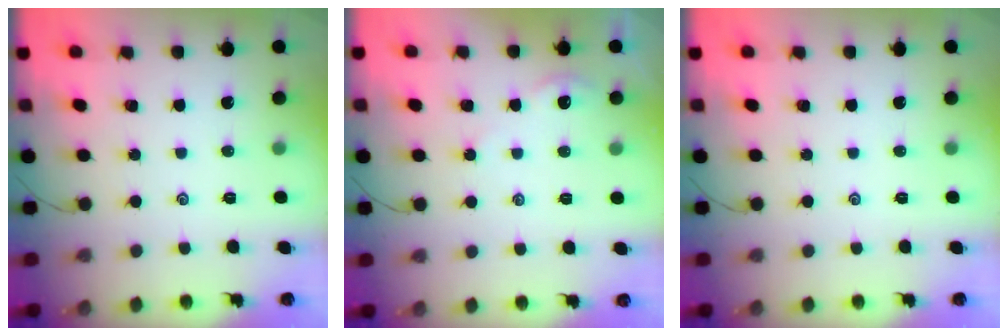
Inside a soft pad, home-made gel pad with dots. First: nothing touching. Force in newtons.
{"total": 1.6, "press": 1.5, "slide": 0.3}
{"total": 0.0}